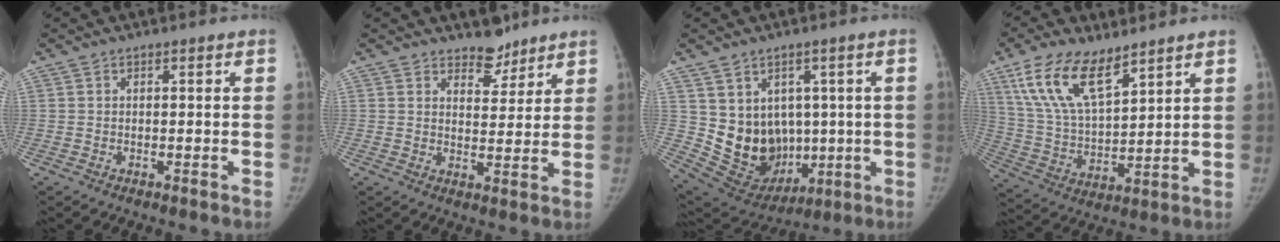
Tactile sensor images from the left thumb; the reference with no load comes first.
{"total": 5.2, "force": [4.3, 2.7, 1.2], "torque": [0.015, -0.033, 0.067]}
{"total": 13.8, "force": [1.2, 11.4, 7.6], "torque": [-0.086, -0.006, 0.064]}
{"total": 15.0, "force": [9.3, 6.2, 9.9], "torque": [-0.174, -0.035, 0.188]}